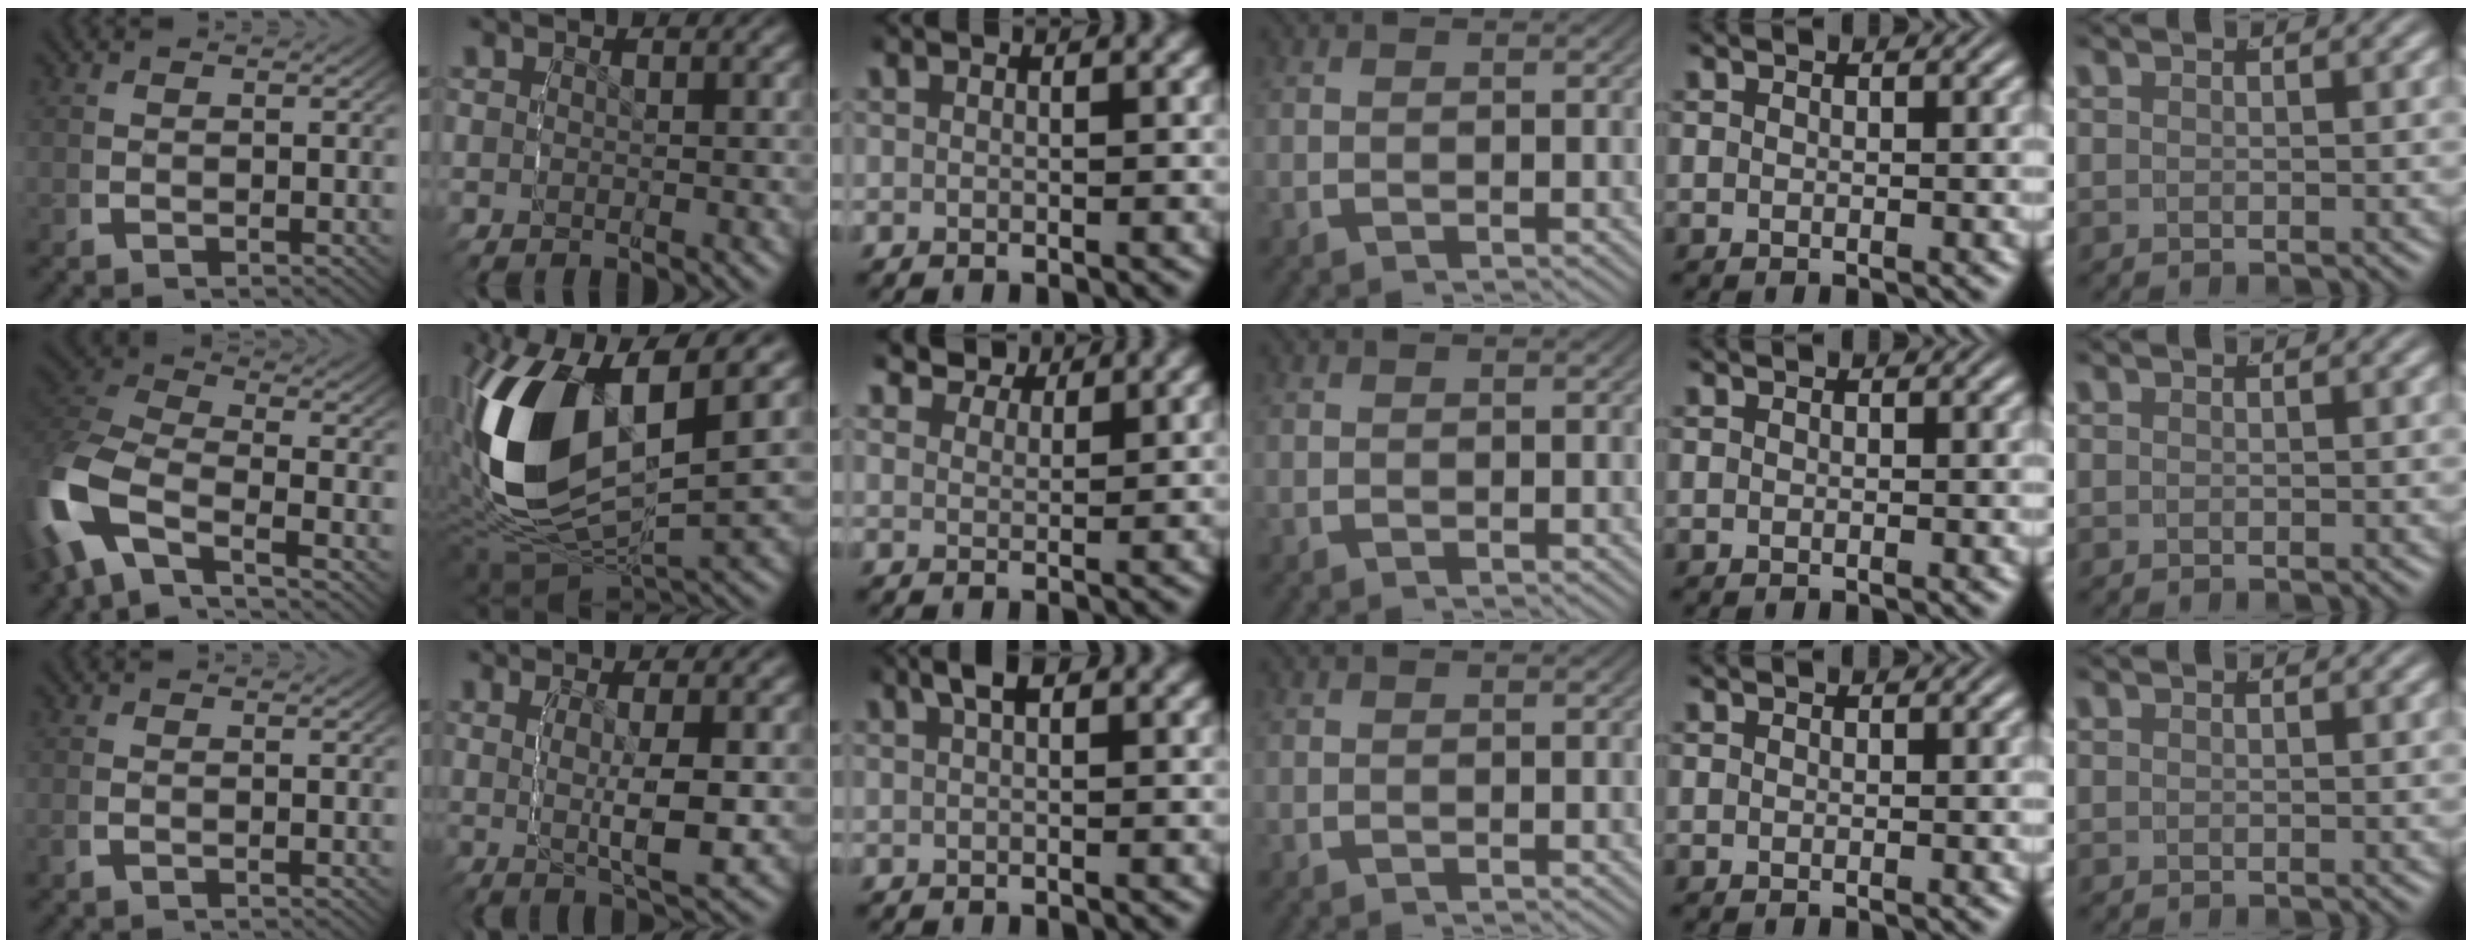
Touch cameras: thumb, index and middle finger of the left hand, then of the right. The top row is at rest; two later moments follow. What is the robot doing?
{"motion": "lift_and_place", "object": "pen"}